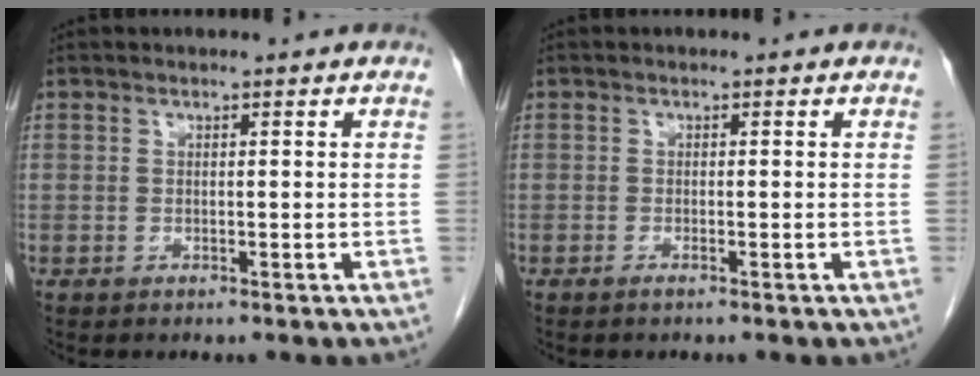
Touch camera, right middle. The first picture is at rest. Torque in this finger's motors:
{"motor_torque": [-0.01, 0.03, 0.01, 0.00]}